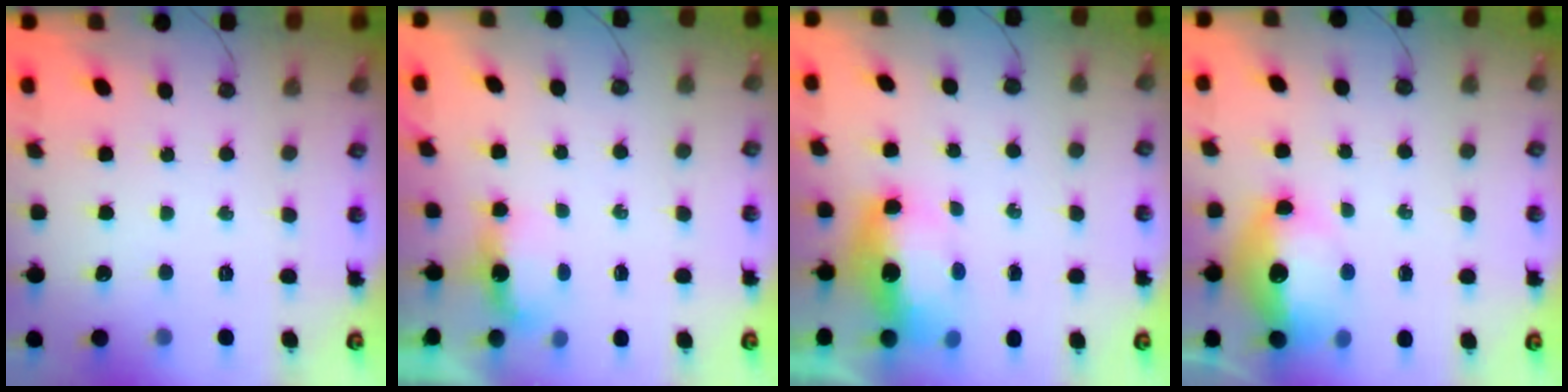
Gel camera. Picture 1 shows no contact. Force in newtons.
{"total": 3.8, "press": 3.7, "slide": 0.6}
{"total": 7.9, "press": 7.9, "slide": 0.8}
{"total": 14.8, "press": 14.7, "slide": 1.7}